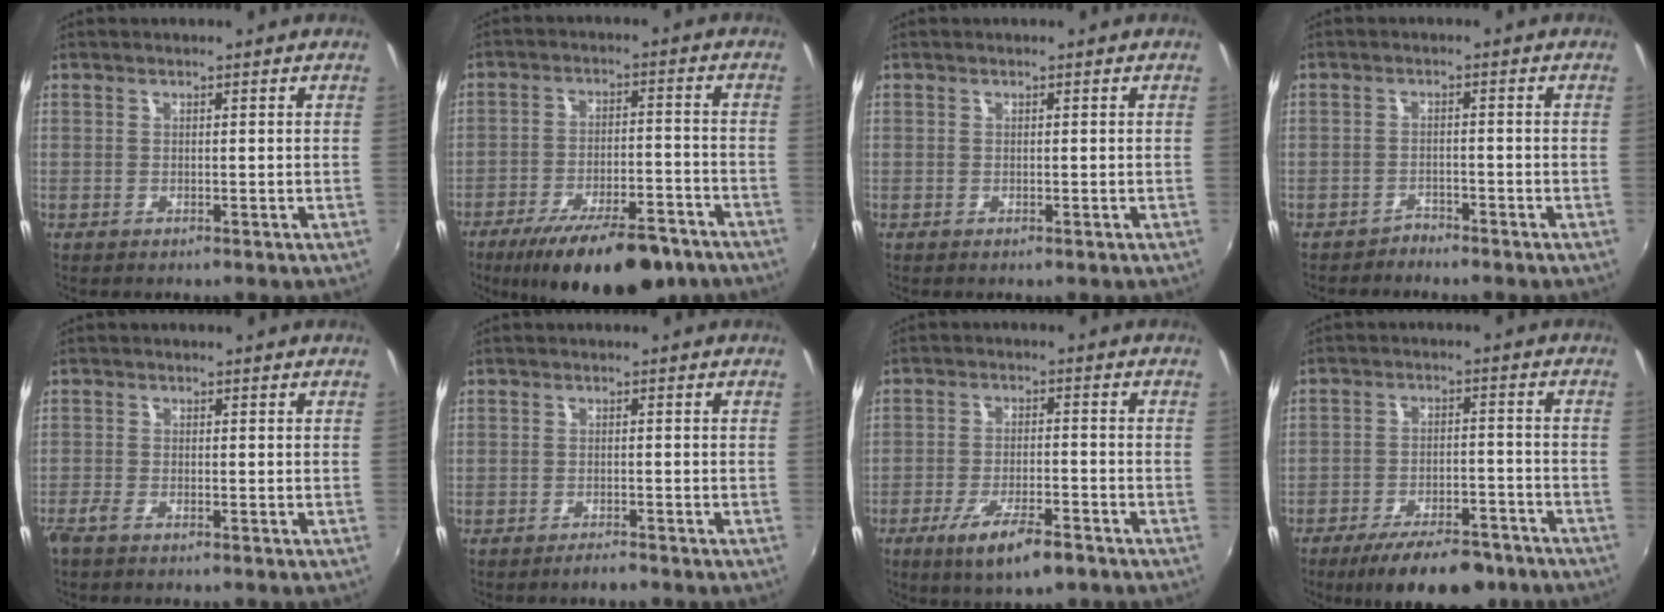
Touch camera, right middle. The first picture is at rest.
{"total": 18.5, "force": [-13.7, 5.7, 11.1], "torque": [-0.191, -0.026, -0.195]}
{"total": 0.0}
{"total": 2.1, "force": [-2.1, 0.5, 0.0], "torque": [-0.004, 0.001, -0.036]}
{"total": 1.9, "force": [-1.5, 0.5, 1.0], "torque": [-0.026, -0.005, -0.032]}
{"total": 1.7, "force": [-1.5, 0.4, 0.5], "torque": [-0.016, 0.000, -0.026]}
{"total": 9.2, "force": [-5.8, 2.2, 6.9], "torque": [-0.143, -0.020, -0.096]}
{"total": 13.7, "force": [-10.4, 5.0, 7.4], "torque": [-0.137, -0.005, -0.148]}